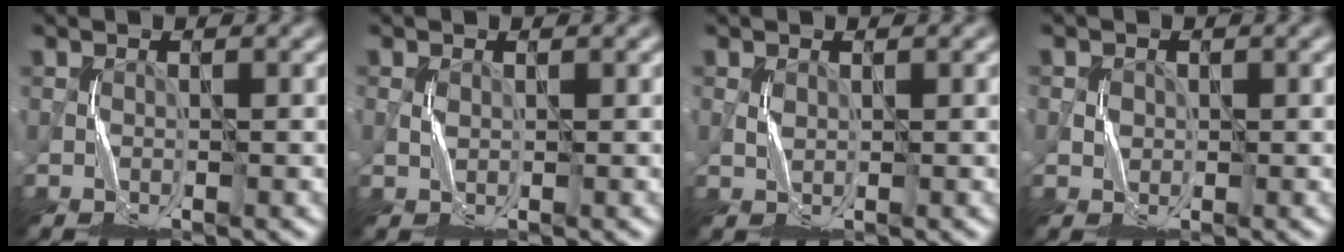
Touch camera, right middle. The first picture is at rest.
{"total": 0.0}
{"total": 0.0}
{"total": 0.9, "force": [0.1, 0.8, -0.2], "torque": [0.003, -0.003, 0.005]}